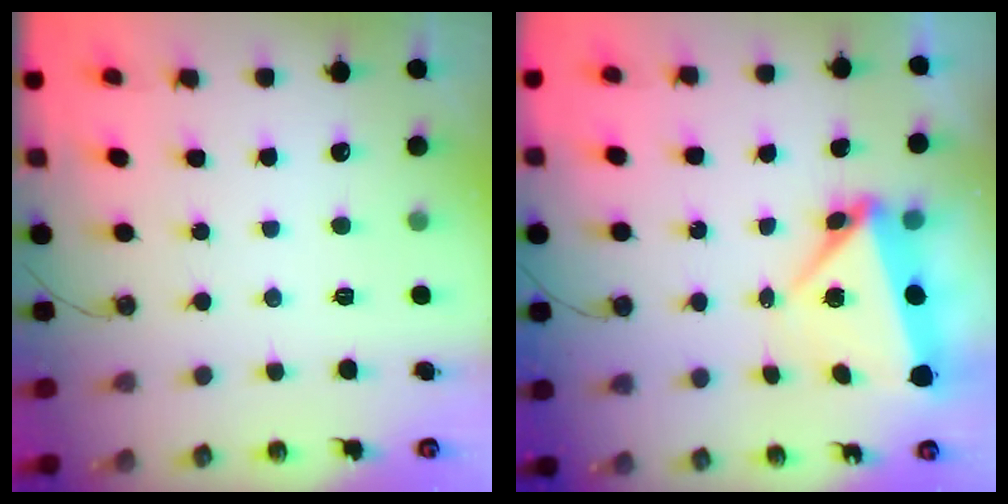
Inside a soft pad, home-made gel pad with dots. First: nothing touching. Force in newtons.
{"total": 6.1, "press": 6.1, "slide": 0.1}